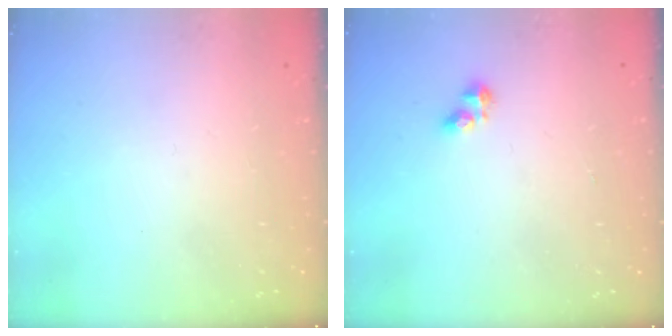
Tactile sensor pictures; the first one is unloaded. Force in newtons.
{"total": 3.2, "press": 3.2, "slide": 0.5}